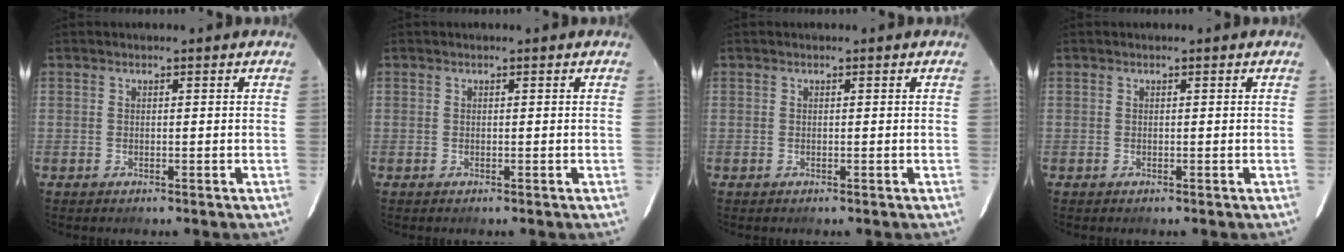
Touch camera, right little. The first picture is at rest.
{"total": 0.0}
{"total": 0.0}
{"total": 0.0}